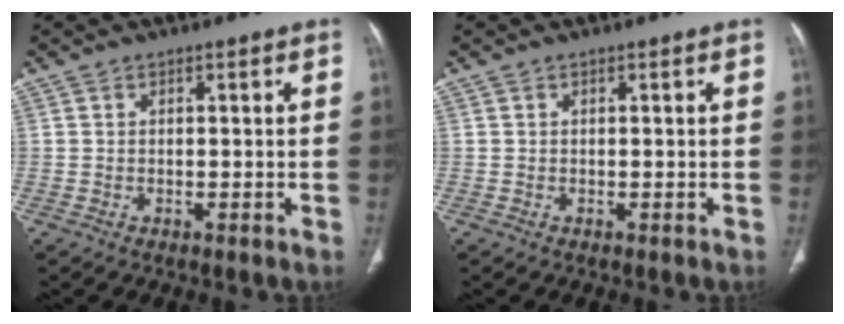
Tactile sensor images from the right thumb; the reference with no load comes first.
{"total": 0.0}